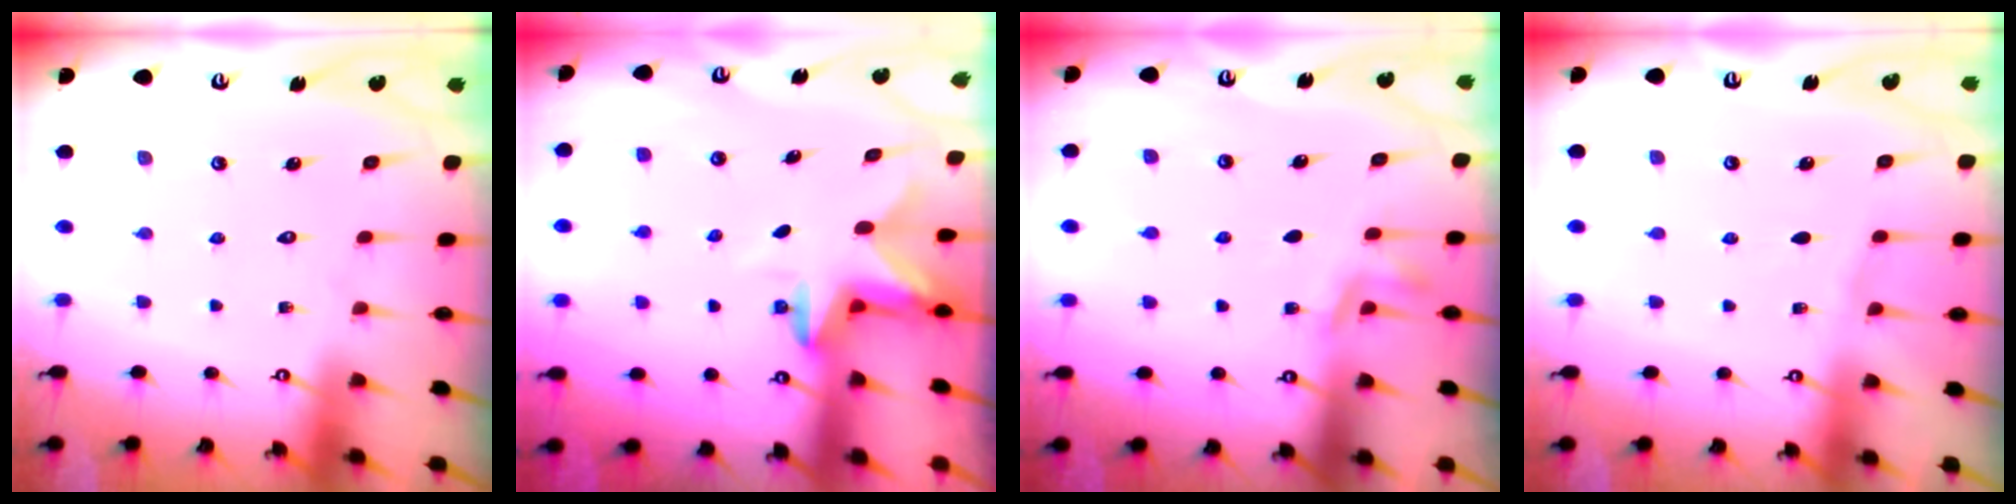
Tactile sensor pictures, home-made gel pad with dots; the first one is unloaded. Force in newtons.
{"total": 2.7, "press": 2.6, "slide": 0.6}
{"total": 3.6, "press": 3.4, "slide": 1.2}
{"total": 2.2, "press": 2.2, "slide": 0.4}